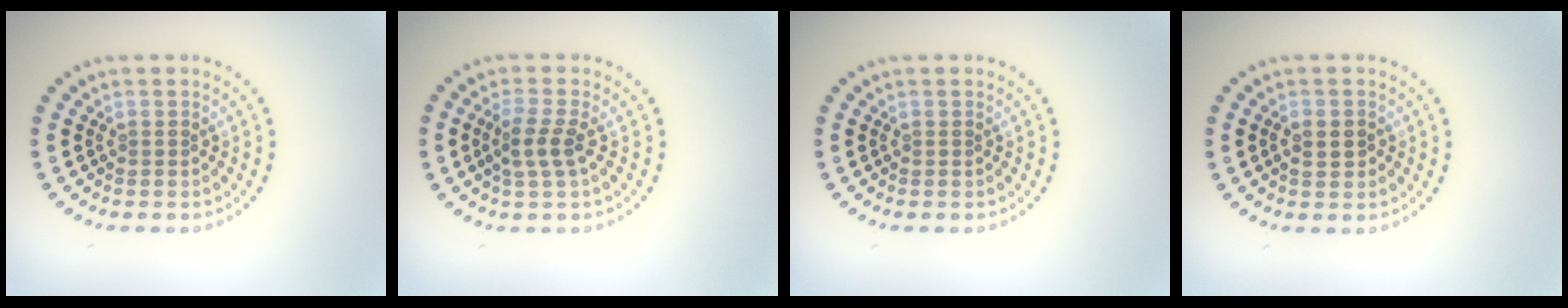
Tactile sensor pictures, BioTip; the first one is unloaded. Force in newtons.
{"total": 2.2, "press": 2.0, "slide": 1.0}
{"total": 0.0}
{"total": 1.5, "press": 1.5, "slide": 0.2}